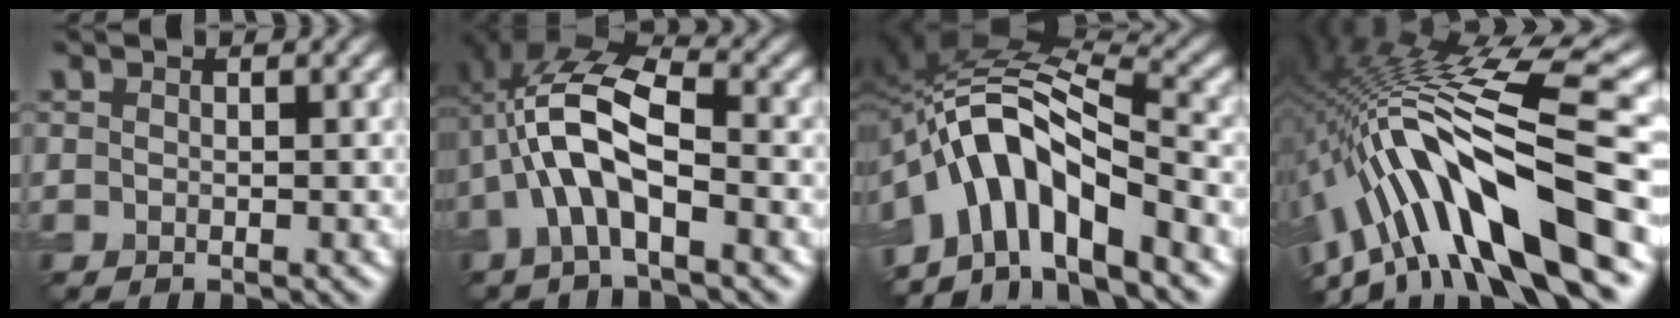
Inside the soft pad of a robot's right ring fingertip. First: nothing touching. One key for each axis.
{"total": 8.2, "fx": -1.8, "fy": 3.2, "fz": 7.4, "tx": -0.148, "ty": 0.025, "tz": -0.042}
{"total": 9.2, "fx": -5.1, "fy": 3.3, "fz": 6.9, "tx": -0.106, "ty": 0.023, "tz": -0.105}
{"total": 13.9, "fx": -4.6, "fy": 3.1, "fz": 12.8, "tx": -0.218, "ty": 0.030, "tz": -0.075}